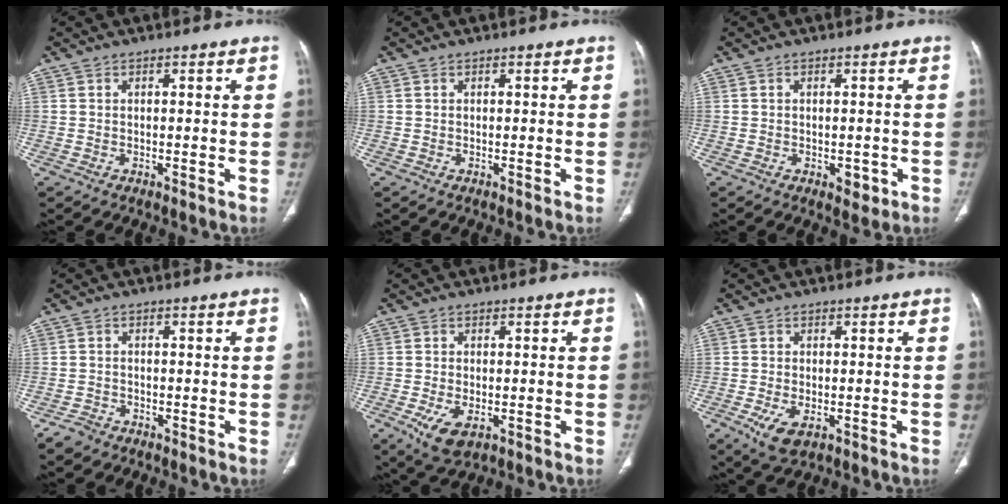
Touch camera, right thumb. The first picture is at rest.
{"total": 0.0}
{"total": 2.6, "force": [-0.8, 1.6, 1.9], "torque": [-0.013, 0.000, -0.005]}
{"total": 2.5, "force": [-1.9, 1.6, 0.5], "torque": [-0.016, 0.007, -0.032]}
{"total": 6.0, "force": [-2.2, 3.1, 4.6], "torque": [-0.090, -0.006, -0.029]}
{"total": 5.1, "force": [-1.9, 2.6, 4.0], "torque": [-0.079, -0.007, -0.026]}